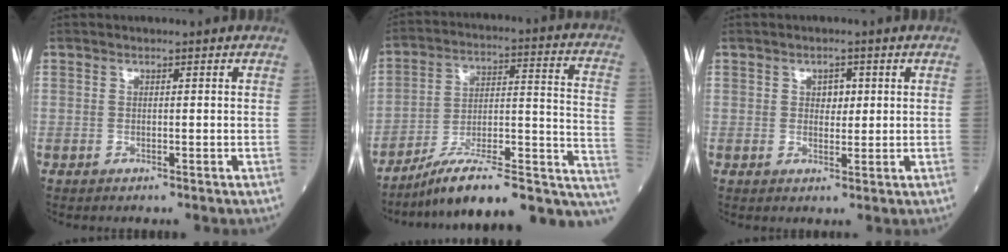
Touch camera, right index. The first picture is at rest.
{"total": 21.3, "force": [-14.4, 5.3, 14.9], "torque": [-0.140, 0.054, -0.213]}
{"total": 2.2, "force": [0.6, 1.6, 1.5], "torque": [-0.012, 0.001, 0.007]}